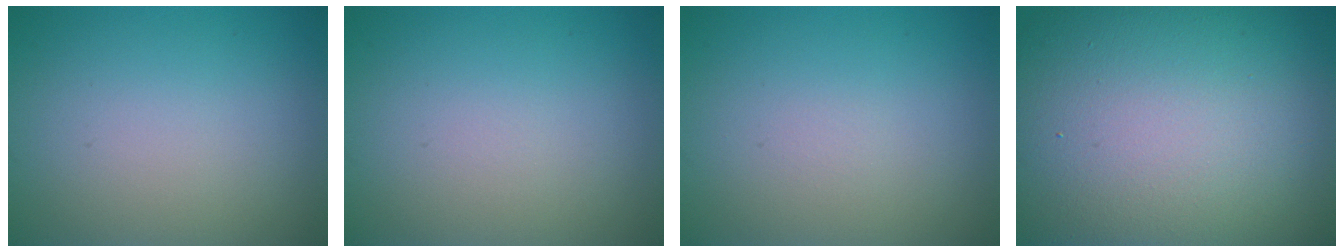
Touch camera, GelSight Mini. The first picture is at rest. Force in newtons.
{"total": 0.0}
{"total": 0.0}
{"total": 20.6, "press": 20.5, "slide": 1.4}